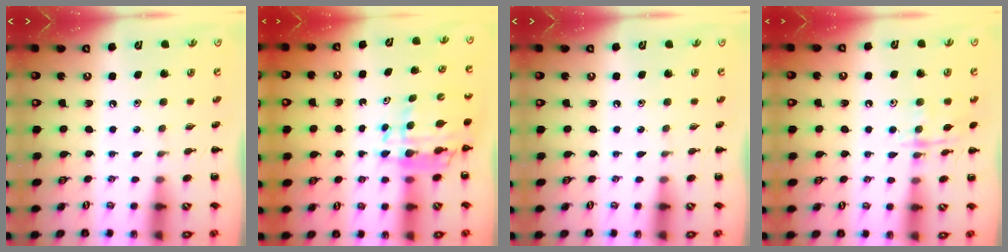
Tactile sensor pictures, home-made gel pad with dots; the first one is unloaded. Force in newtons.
{"total": 9.3, "press": 8.8, "slide": 3.0}
{"total": 0.0}
{"total": 10.3, "press": 10.3, "slide": 0.6}